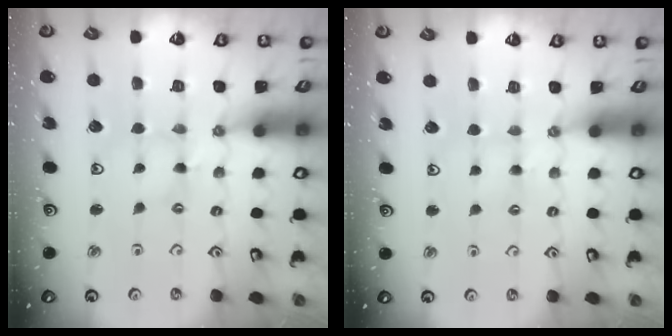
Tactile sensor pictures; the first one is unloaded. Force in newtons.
{"total": 3.0, "press": 3.0, "slide": 0.4}